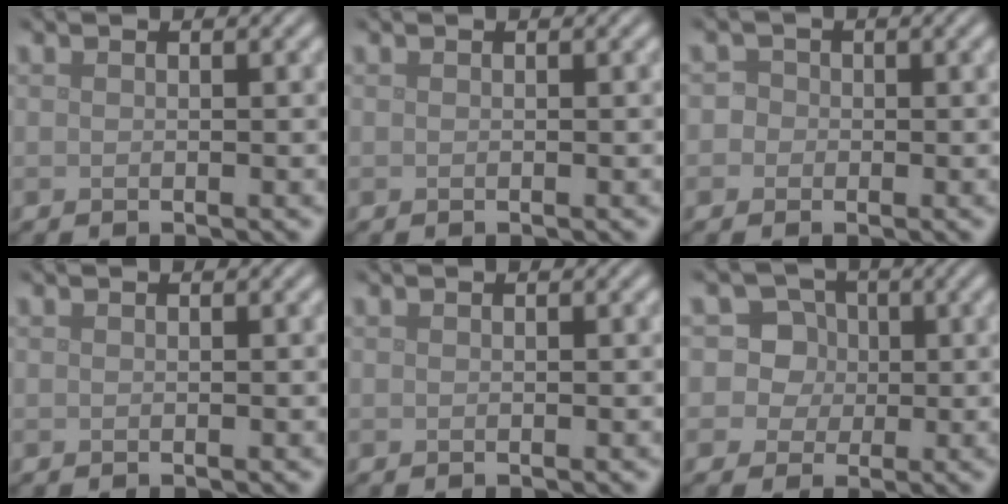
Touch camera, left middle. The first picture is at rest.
{"total": 0.0}
{"total": 2.3, "force": [0.2, 2.1, 0.8], "torque": [0.011, 0.016, -0.025]}
{"total": 0.0}
{"total": 0.0}
{"total": 5.8, "force": [2.1, 5.0, 2.1], "torque": [-0.016, 0.027, 0.014]}